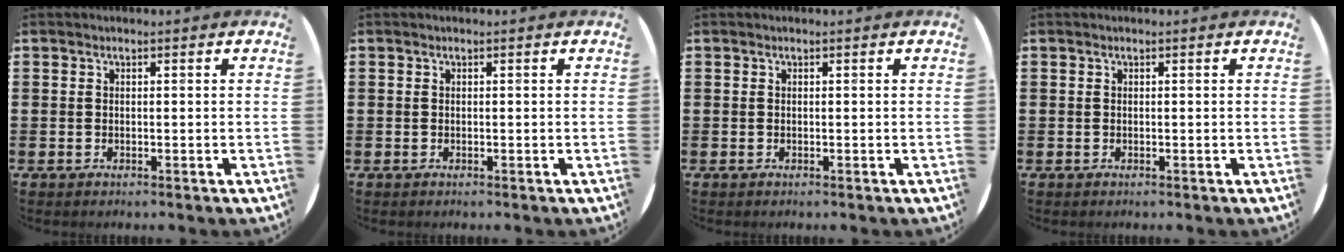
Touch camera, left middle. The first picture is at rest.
{"total": 0.0}
{"total": 0.0}
{"total": 0.0}